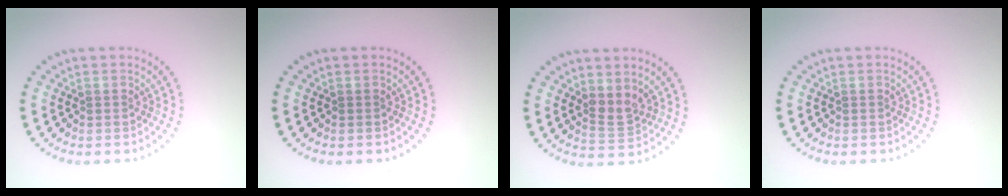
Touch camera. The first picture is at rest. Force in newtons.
{"total": 0.0}
{"total": 1.9, "press": 1.5, "slide": 1.2}
{"total": 0.0}